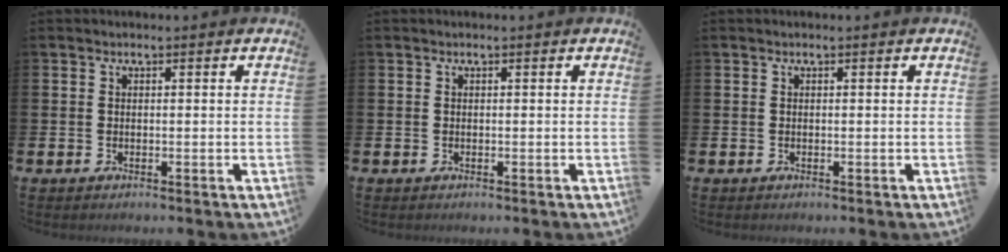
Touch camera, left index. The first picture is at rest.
{"total": 0.0}
{"total": 0.0}